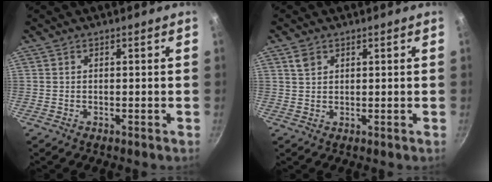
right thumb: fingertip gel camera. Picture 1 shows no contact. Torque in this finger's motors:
{"motor_torque": [-0.37, 0.34, -0.06, 0.00, 0.00]}